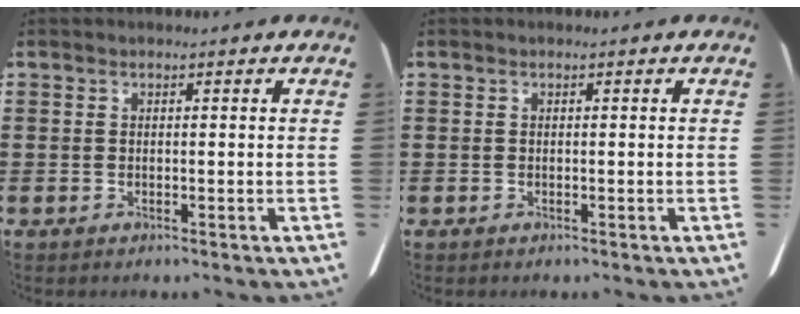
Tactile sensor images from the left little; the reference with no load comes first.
{"total": 0.0}